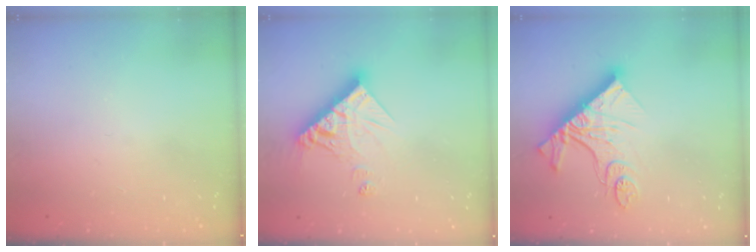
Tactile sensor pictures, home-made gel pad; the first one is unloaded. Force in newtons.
{"total": 12.7, "press": 12.6, "slide": 1.6}
{"total": 15.3, "press": 15.3, "slide": 1.3}